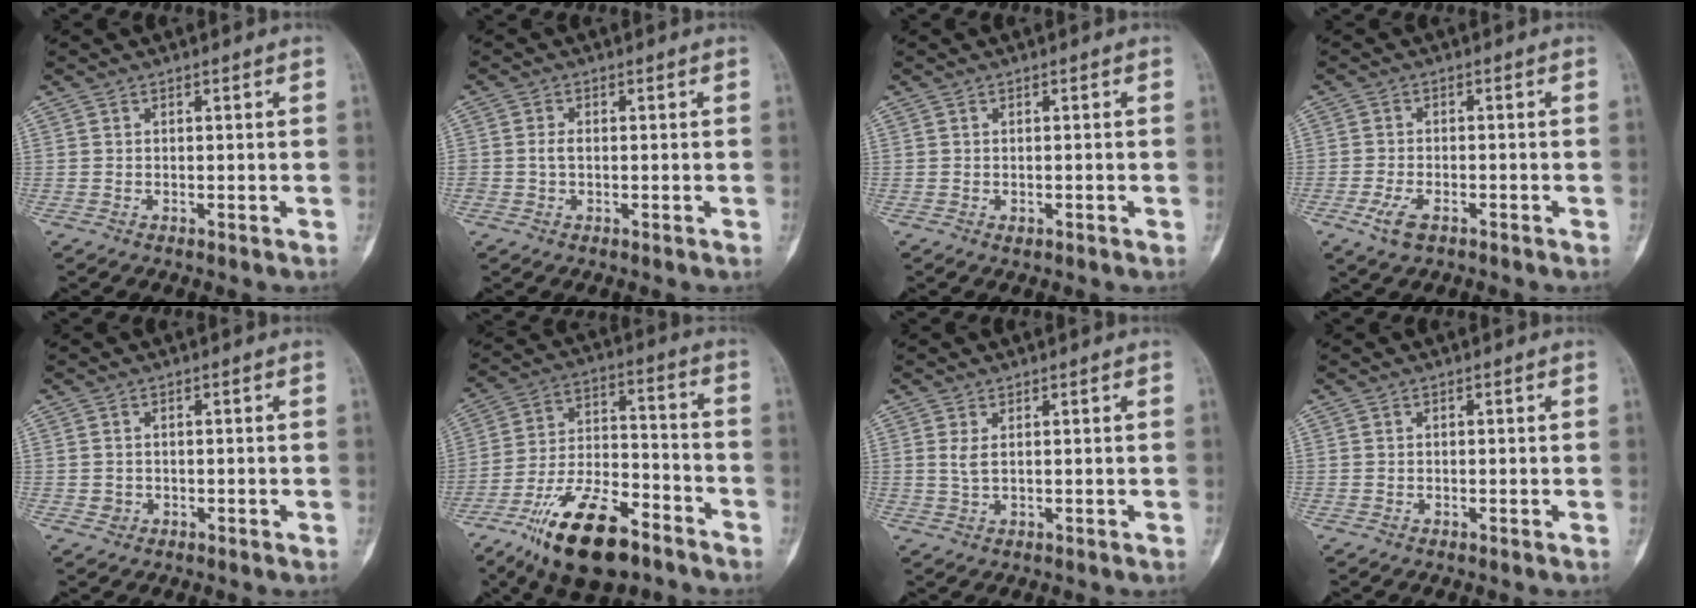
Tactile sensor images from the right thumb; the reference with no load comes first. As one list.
[{"total": 1.8, "force": [-0.1, 1.3, 1.3], "torque": [-0.026, 0.003, -0.003]}, {"total": 0.9, "force": [-0.3, 0.5, 0.7], "torque": [-0.012, 0.003, 0.000]}, {"total": 4.3, "force": [-2.3, 2.1, 3.0], "torque": [-0.069, 0.003, -0.042]}, {"total": 1.3, "force": [-0.3, 1.2, 0.4], "torque": [-0.006, 0.003, 0.000]}, {"total": 19.1, "force": [-12.2, 8.0, 12.4], "torque": [-0.220, 0.074, -0.214]}, {"total": 2.0, "force": [0.6, 0.7, 1.8], "torque": [-0.042, -0.001, 0.020]}, {"total": 0.0}]